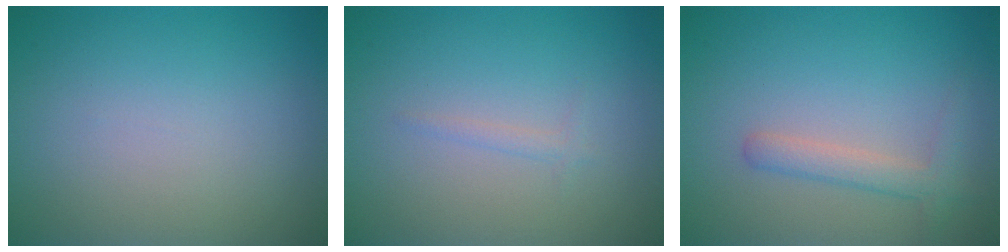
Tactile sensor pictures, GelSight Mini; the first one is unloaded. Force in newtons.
{"total": 1.0, "press": 1.0, "slide": 0.1}
{"total": 2.2, "press": 2.2, "slide": 0.2}